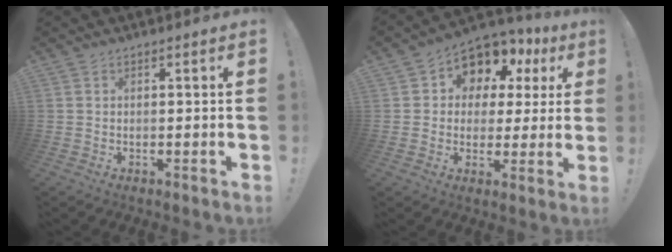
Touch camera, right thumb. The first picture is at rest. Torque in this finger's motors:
{"motor_torque": [0.80, 2.41, 0.31, -0.18, 0.00]}